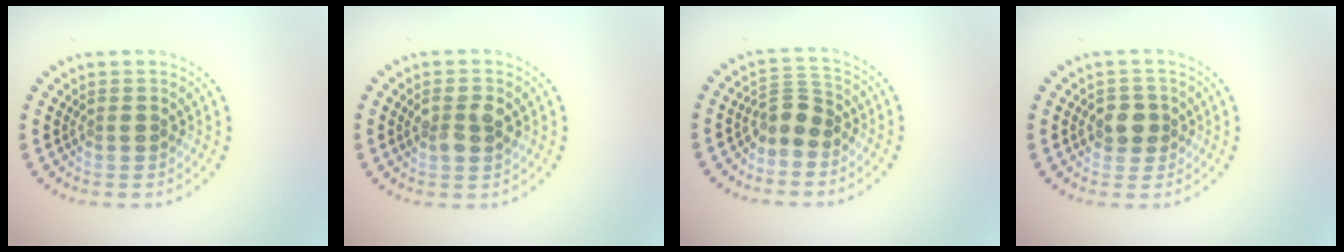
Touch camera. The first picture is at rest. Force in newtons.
{"total": 2.5, "press": 2.5, "slide": 0.4}
{"total": 2.4, "press": 1.9, "slide": 1.5}
{"total": 2.0, "press": 1.8, "slide": 0.8}